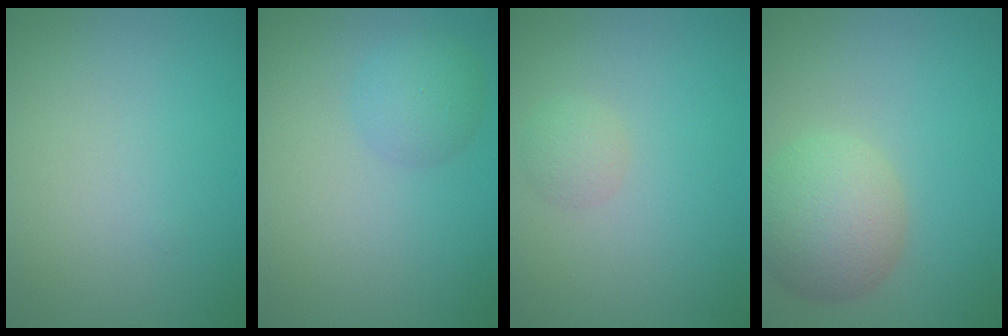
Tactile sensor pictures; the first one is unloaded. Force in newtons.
{"total": 2.5, "press": 2.5, "slide": 0.1}
{"total": 1.4, "press": 1.4, "slide": 0.1}
{"total": 5.5, "press": 5.5, "slide": 0.5}